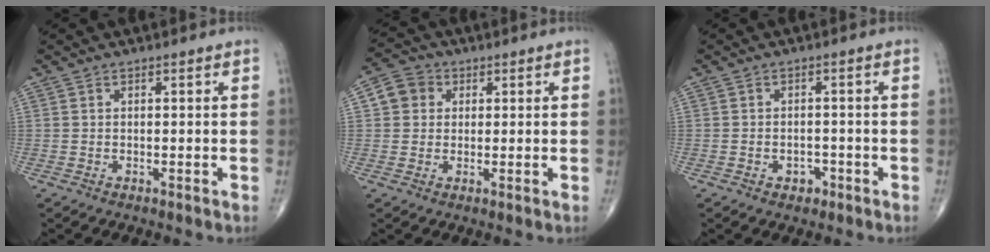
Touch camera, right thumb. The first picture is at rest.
{"total": 5.4, "force": [1.2, 4.9, 1.9], "torque": [-0.014, 0.006, 0.012]}
{"total": 2.5, "force": [-1.2, 1.8, 1.1], "torque": [-0.003, 0.008, -0.014]}